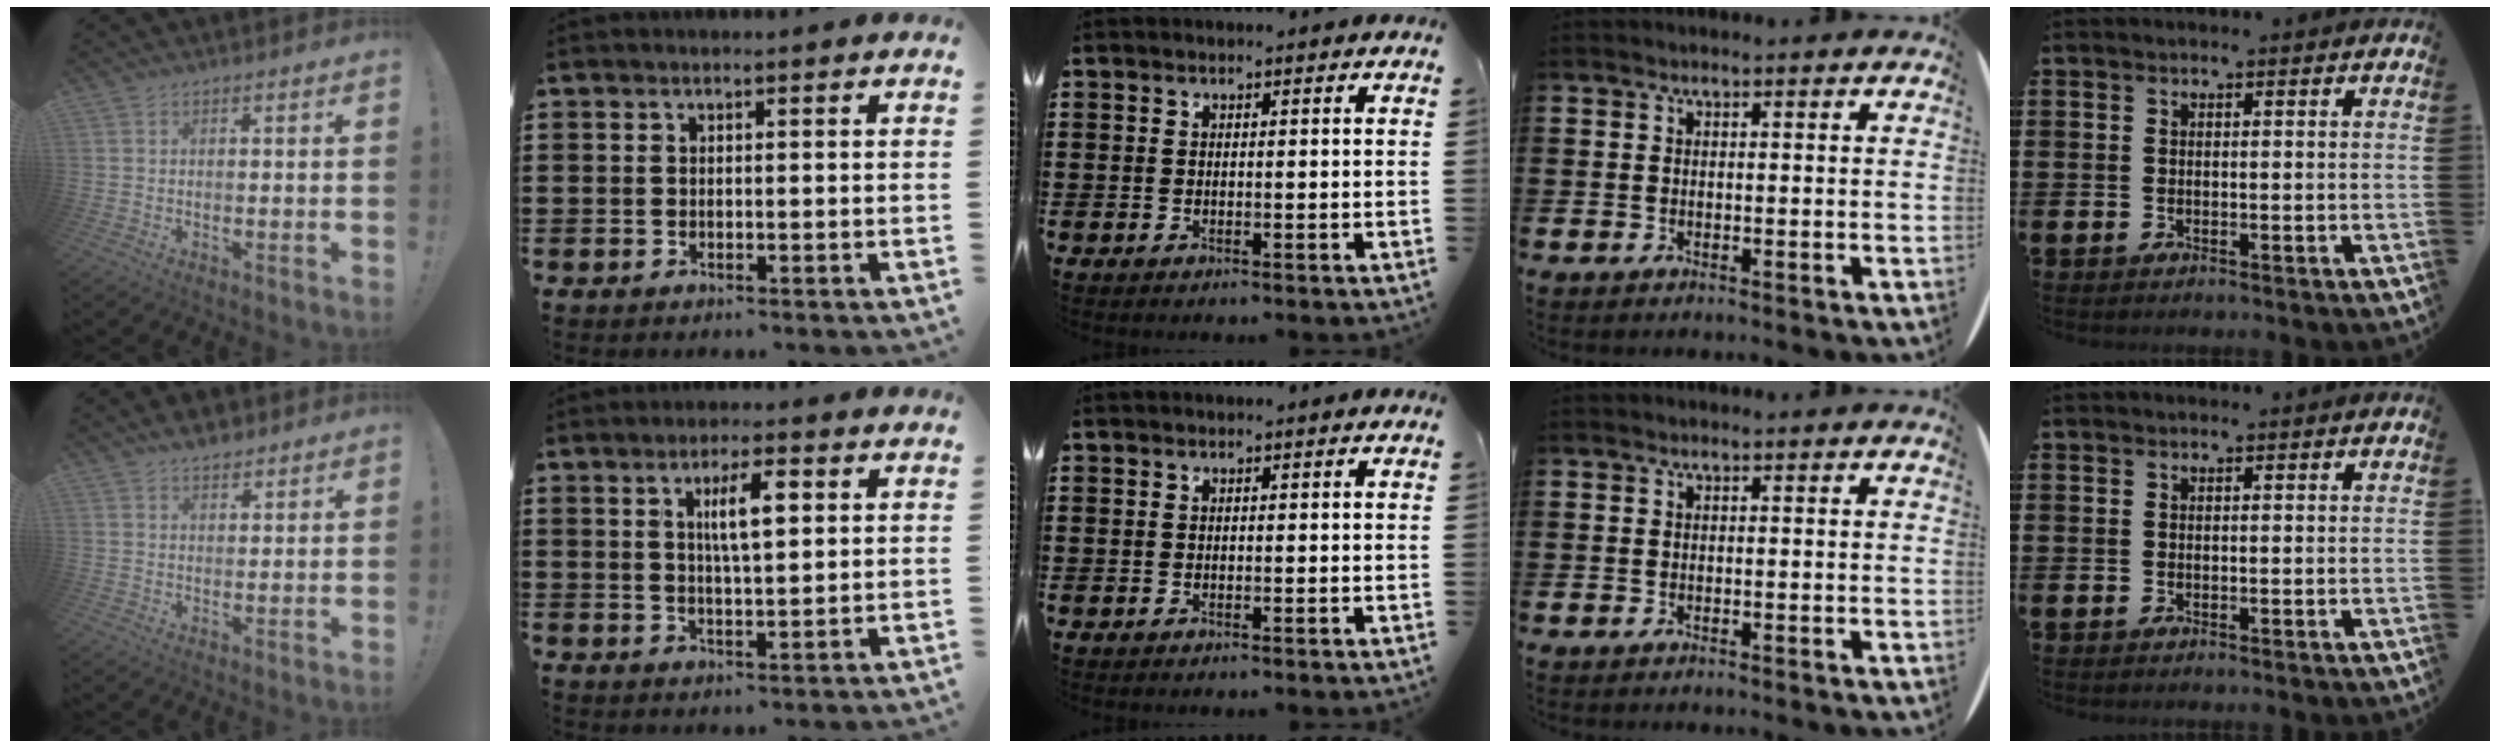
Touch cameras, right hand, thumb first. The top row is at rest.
{"thumb": {"total": 4.1, "force": [3.6, 1.7, 1.2], "torque": [-0.015, -0.020, 0.064]}, "index": {"total": 5.9, "force": [1.7, 1.6, 5.4], "torque": [-0.094, 0.001, 0.023]}}